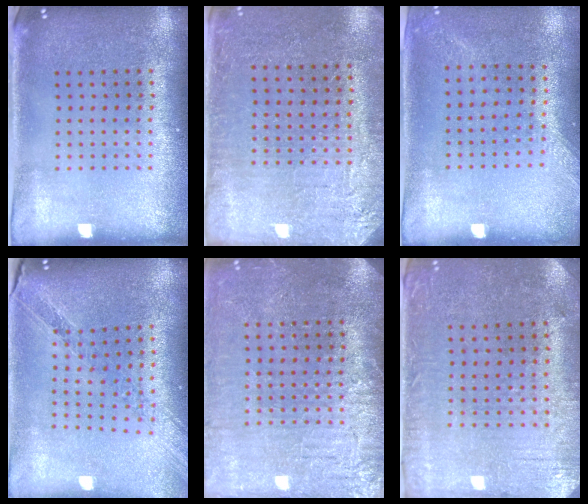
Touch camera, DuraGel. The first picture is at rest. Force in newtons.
{"total": 2.8, "press": 2.7, "slide": 0.6}
{"total": 1.3, "press": 1.0, "slide": 0.8}
{"total": 1.0, "press": 1.0, "slide": 0.0}
{"total": 3.8, "press": 3.5, "slide": 1.3}
{"total": 0.6, "press": 0.4, "slide": 0.5}